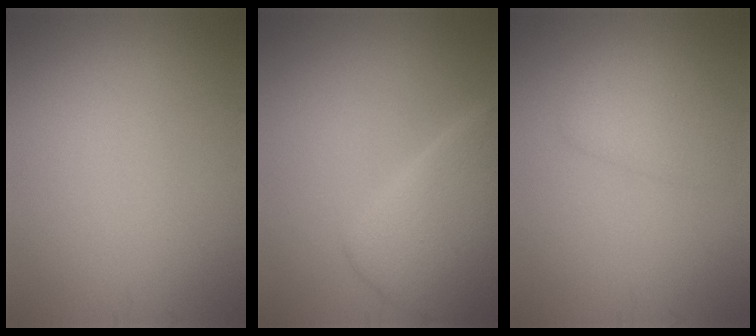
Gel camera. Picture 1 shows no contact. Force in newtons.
{"total": 6.2, "press": 6.2, "slide": 0.2}
{"total": 2.6, "press": 2.6, "slide": 0.1}